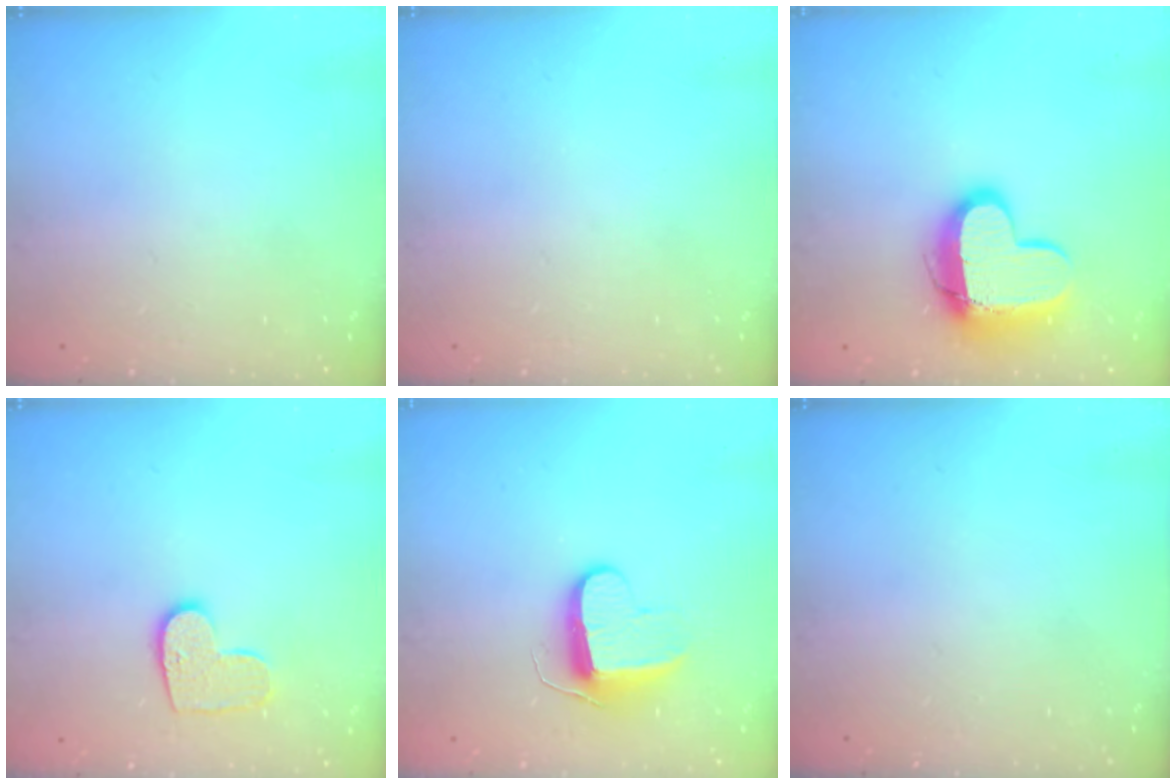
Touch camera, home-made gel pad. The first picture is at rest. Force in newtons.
{"total": 0.0}
{"total": 14.4, "press": 14.4, "slide": 1.0}
{"total": 9.3, "press": 9.3, "slide": 0.4}
{"total": 9.4, "press": 9.4, "slide": 0.5}
{"total": 0.0}